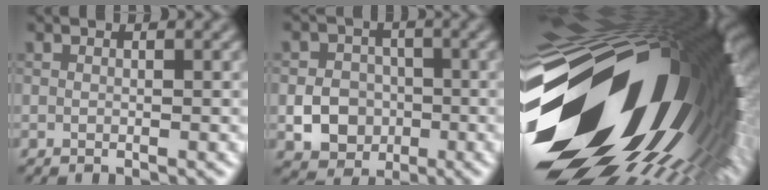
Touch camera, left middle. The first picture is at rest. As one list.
[{"total": 4.3, "force": [-1.1, 3.7, 1.9], "torque": [-0.021, 0.001, -0.029]}, {"total": 21.1, "force": [-4.3, 11.7, 17.0], "torque": [-0.283, -0.048, -0.070]}]